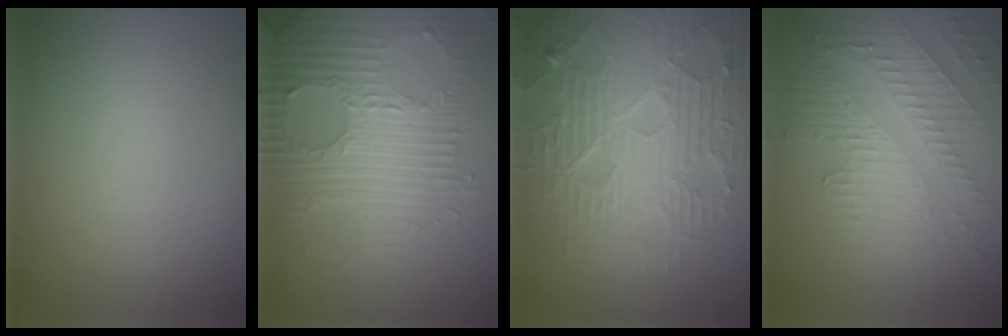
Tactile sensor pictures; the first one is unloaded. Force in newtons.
{"total": 7.8, "press": 5.5, "slide": 5.6}
{"total": 9.0, "press": 6.5, "slide": 6.3}
{"total": 5.3, "press": 3.5, "slide": 3.9}